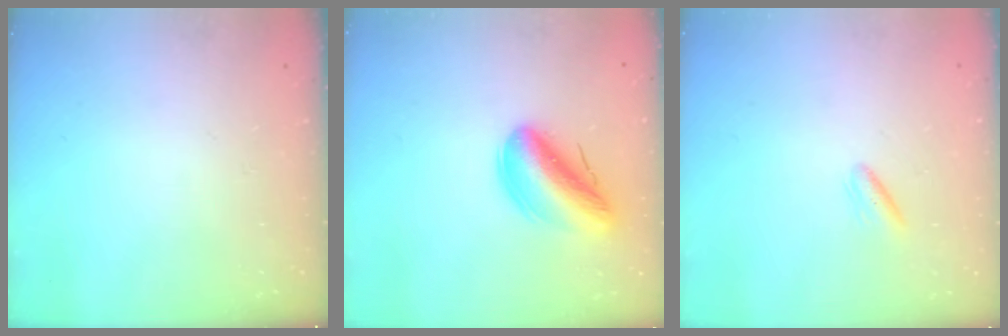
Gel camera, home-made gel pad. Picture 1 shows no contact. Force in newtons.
{"total": 13.0, "press": 12.9, "slide": 1.7}
{"total": 2.9, "press": 2.8, "slide": 1.0}